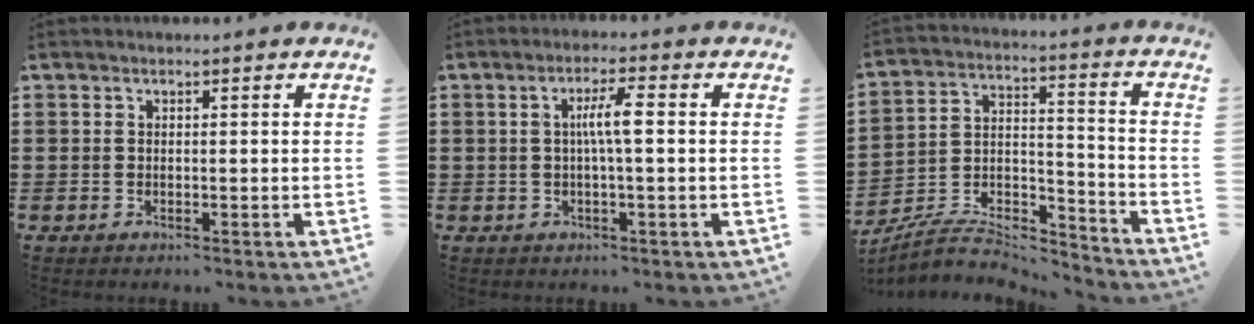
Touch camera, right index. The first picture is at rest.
{"total": 4.1, "force": [0.1, 0.3, 4.0], "torque": [-0.075, 0.002, -0.004]}
{"total": 7.3, "force": [-6.8, 1.8, 1.9], "torque": [-0.032, 0.008, -0.133]}